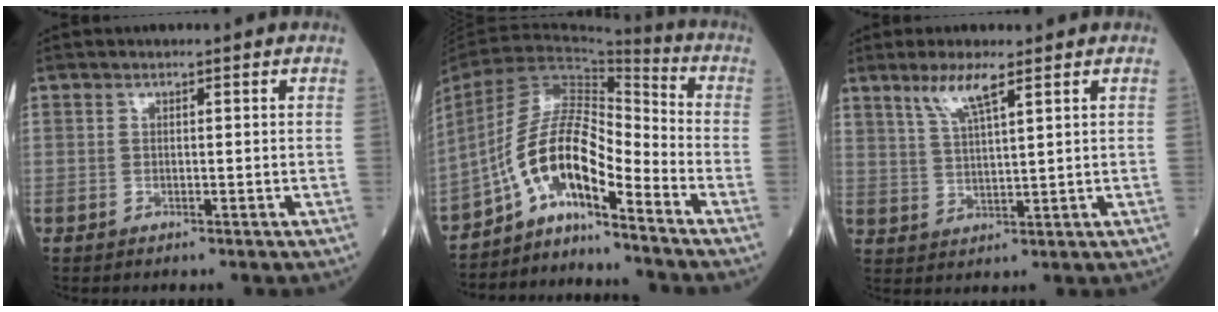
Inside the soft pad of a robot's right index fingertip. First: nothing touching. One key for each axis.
{"total": 11.1, "fx": -7.2, "fy": 2.4, "fz": 8.0, "tx": -0.147, "ty": 0.032, "tz": -0.134}
{"total": 5.6, "fx": 3.6, "fy": 0.5, "fz": 4.2, "tx": -0.087, "ty": -0.001, "tz": 0.074}